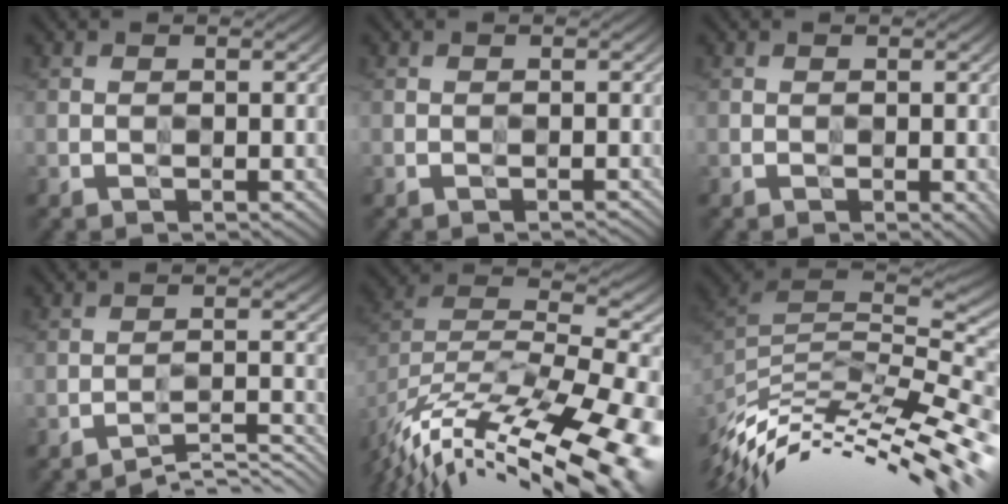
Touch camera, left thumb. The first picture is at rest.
{"total": 0.9, "force": [-0.8, 0.1, 0.2], "torque": [0.001, 0.000, -0.008]}
{"total": 2.7, "force": [-0.6, 1.5, 2.2], "torque": [-0.019, -0.007, -0.002]}
{"total": 3.7, "force": [-3.6, 0.2, 0.8], "torque": [-0.002, 0.005, -0.056]}
{"total": 16.6, "force": [-12.6, 4.9, 9.7], "torque": [-0.151, 0.019, -0.187]}
{"total": 12.2, "force": [-7.1, 4.4, 8.8], "torque": [-0.176, 0.014, -0.122]}